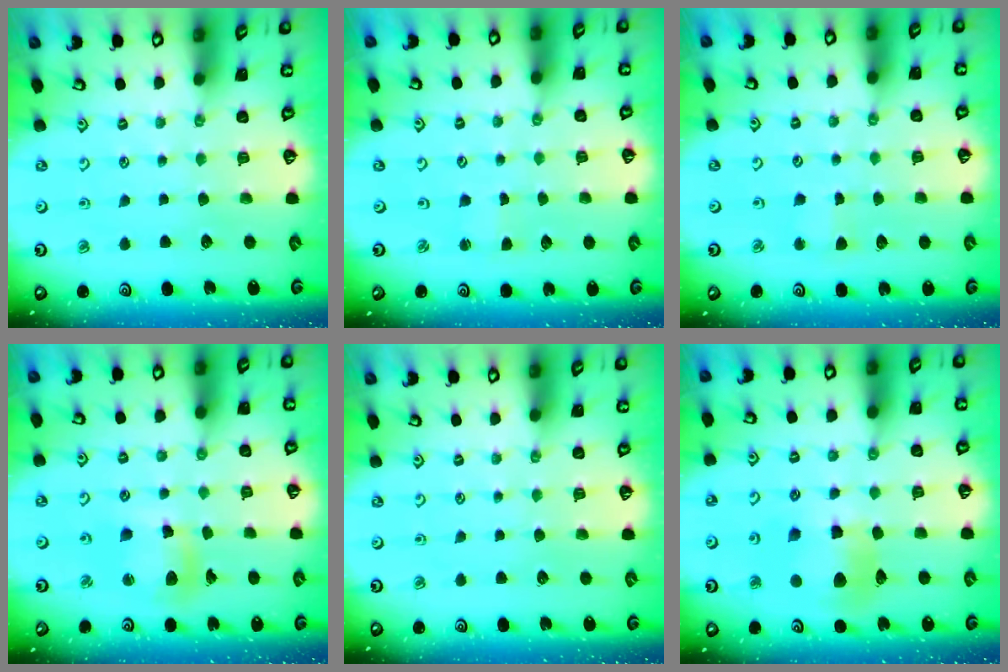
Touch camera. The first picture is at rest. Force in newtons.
{"total": 0.9, "press": 0.9, "slide": 0.0}
{"total": 2.6, "press": 2.6, "slide": 0.3}
{"total": 11.5, "press": 11.4, "slide": 1.7}
{"total": 0.0}
{"total": 11.1, "press": 10.9, "slide": 1.6}